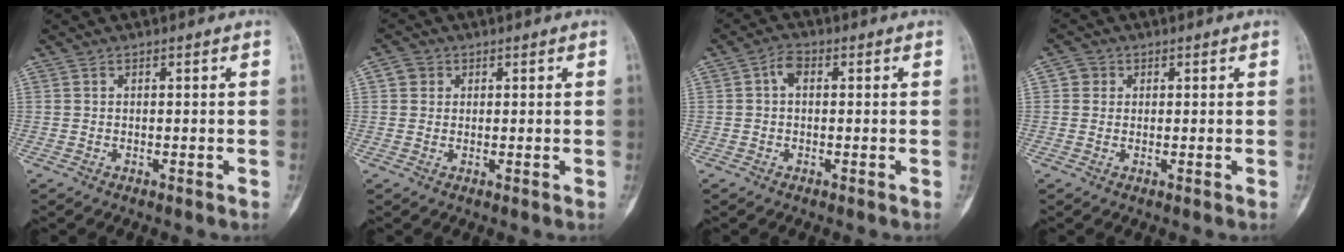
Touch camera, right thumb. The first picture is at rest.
{"total": 2.4, "force": [0.7, 2.2, 0.6], "torque": [0.000, -0.001, 0.008]}
{"total": 2.8, "force": [0.4, 1.9, 2.1], "torque": [-0.029, 0.009, 0.000]}
{"total": 2.2, "force": [0.5, 2.1, 0.5], "torque": [0.003, 0.001, 0.005]}